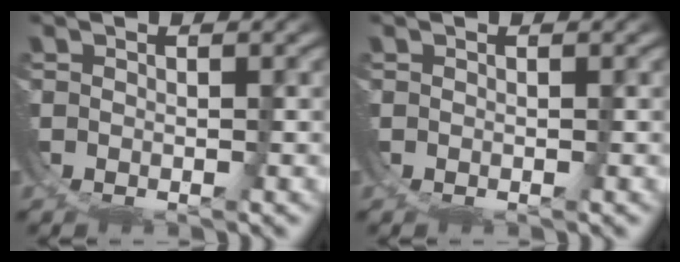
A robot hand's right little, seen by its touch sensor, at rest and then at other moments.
{"total": 0.0}